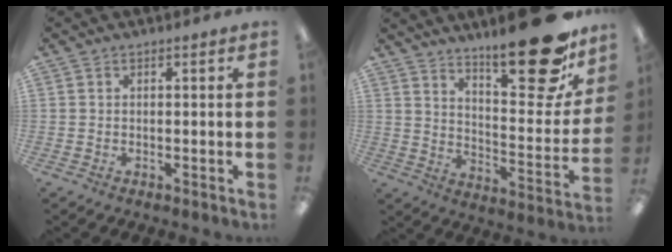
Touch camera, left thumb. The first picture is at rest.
{"total": 23.3, "force": [16.5, 7.5, 14.7], "torque": [-0.194, -0.115, 0.265]}